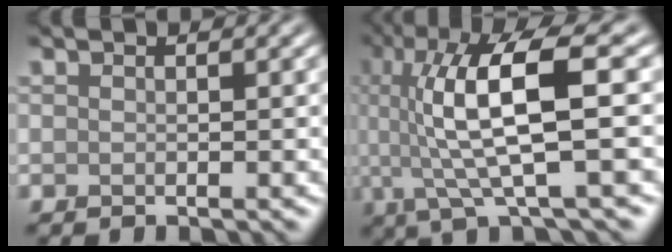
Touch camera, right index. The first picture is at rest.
{"total": 9.6, "force": [0.9, 2.4, 9.3], "torque": [-0.168, 0.005, 0.022]}